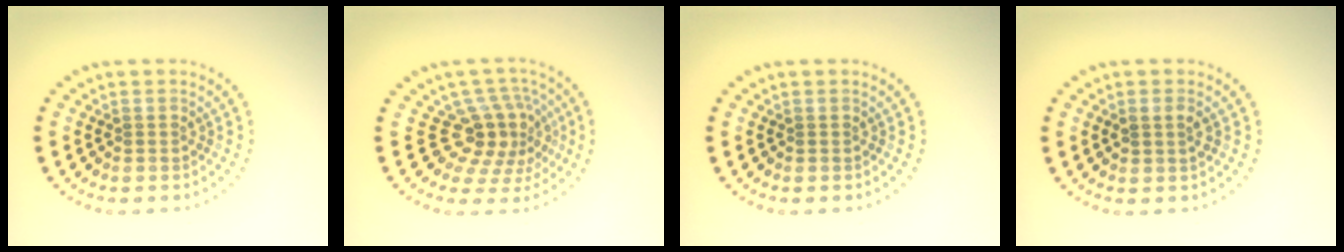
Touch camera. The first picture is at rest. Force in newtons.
{"total": 4.3, "press": 3.1, "slide": 3.0}
{"total": 0.0}
{"total": 1.5, "press": 1.4, "slide": 0.3}